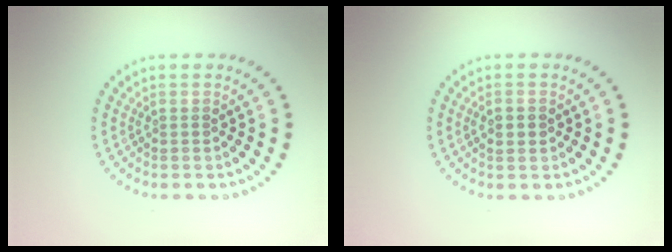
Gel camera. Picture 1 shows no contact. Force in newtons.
{"total": 2.0, "press": 2.0, "slide": 0.1}